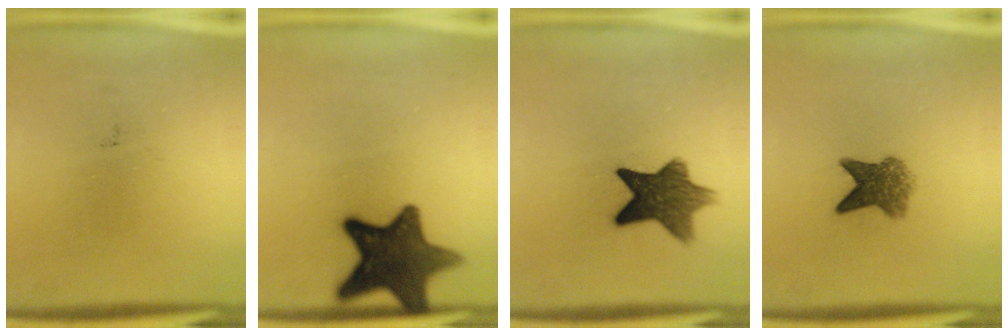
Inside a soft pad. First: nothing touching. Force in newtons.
{"total": 13.9}
{"total": 9.8}
{"total": 5.5}